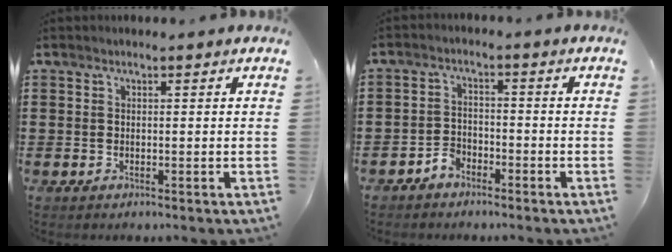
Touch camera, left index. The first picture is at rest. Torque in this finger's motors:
{"motor_torque": [0.17, 0.17, 0.19, 0.03]}